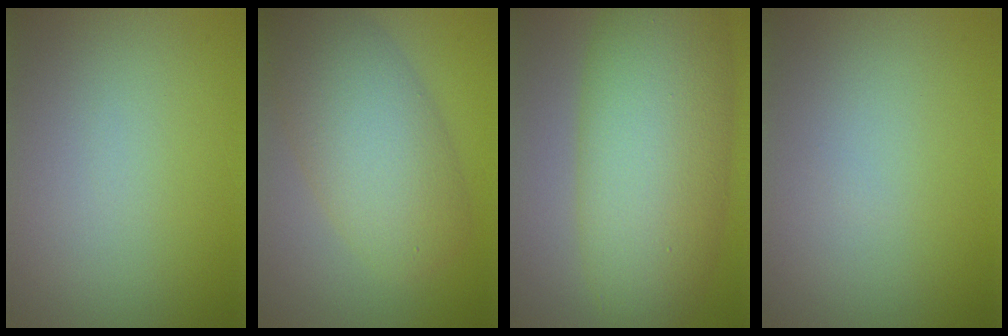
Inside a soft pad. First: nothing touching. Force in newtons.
{"total": 7.2, "press": 7.2, "slide": 0.0}
{"total": 10.9, "press": 10.9, "slide": 0.3}
{"total": 0.0}